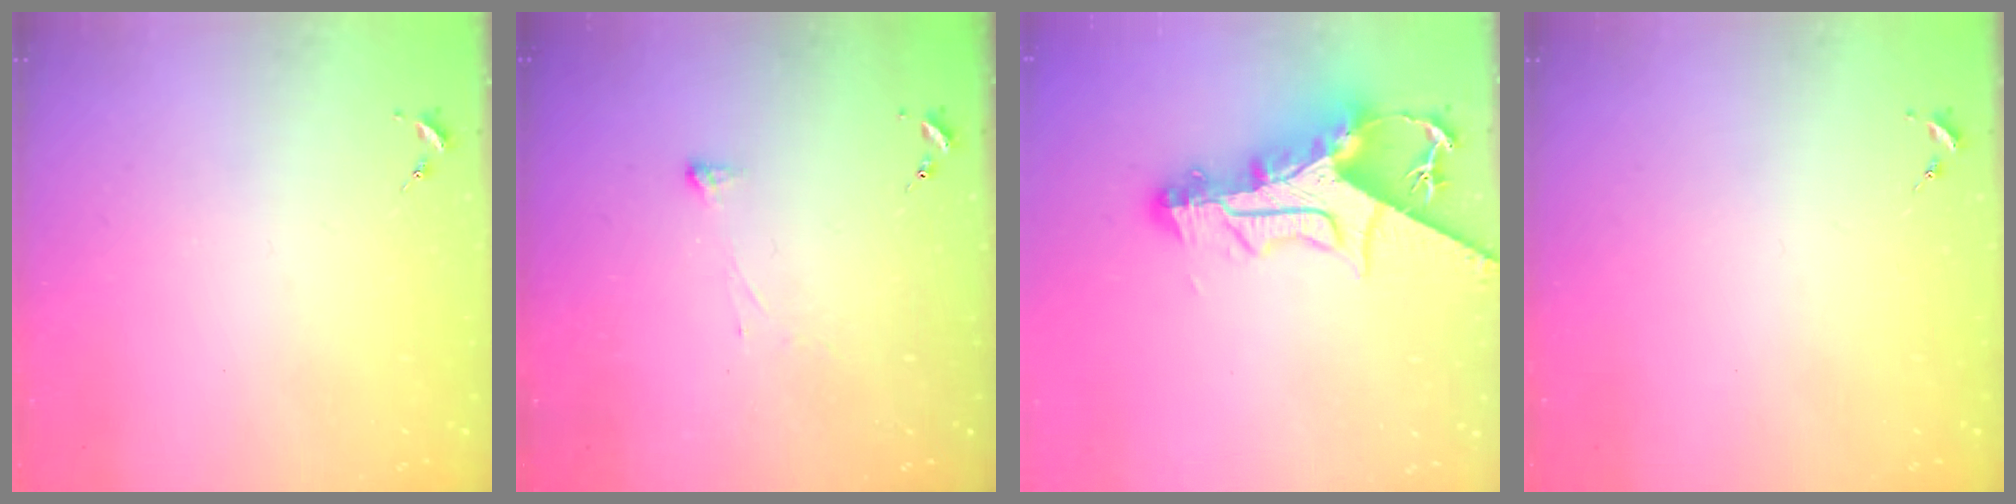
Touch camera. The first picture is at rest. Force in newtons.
{"total": 2.9, "press": 2.9, "slide": 0.4}
{"total": 14.6, "press": 14.6, "slide": 1.6}
{"total": 0.0}